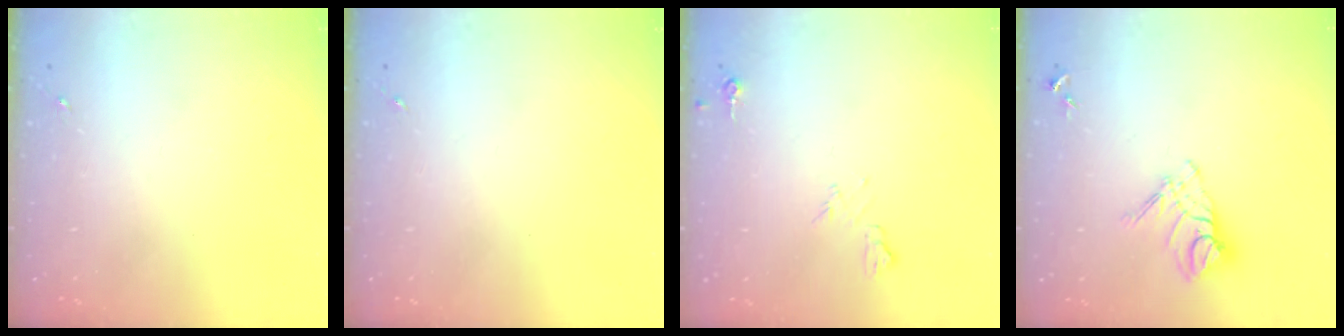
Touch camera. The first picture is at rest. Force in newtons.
{"total": 0.0}
{"total": 6.4, "press": 6.3, "slide": 1.2}
{"total": 10.9, "press": 10.8, "slide": 0.9}